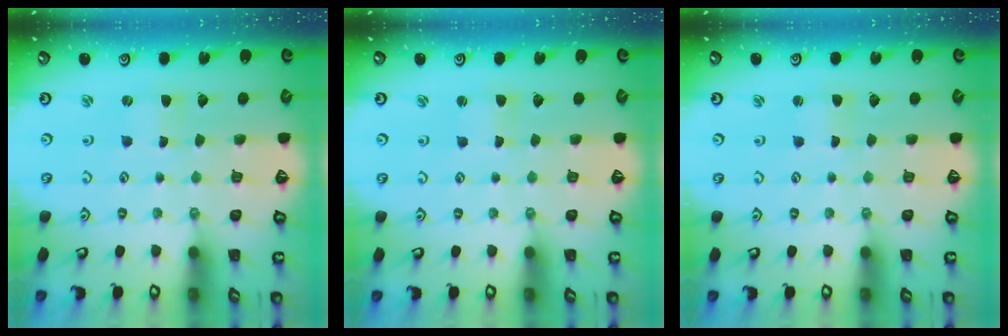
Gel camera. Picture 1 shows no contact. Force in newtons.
{"total": 0.9, "press": 0.9, "slide": 0.1}
{"total": 1.1, "press": 1.1, "slide": 0.2}